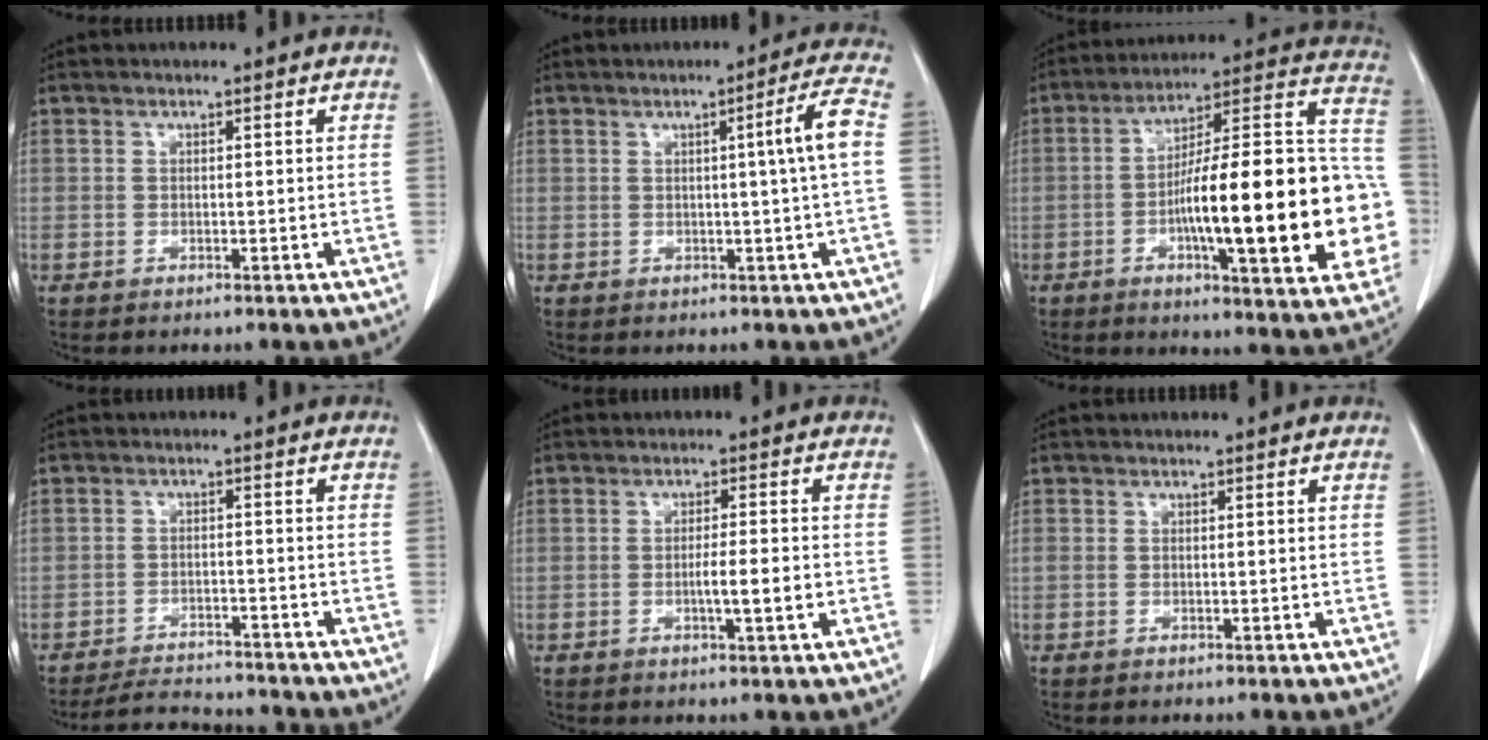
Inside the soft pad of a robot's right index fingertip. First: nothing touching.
{"total": 5.2, "force": [0.2, -1.4, 5.0], "torque": [-0.077, 0.000, 0.006]}
{"total": 27.0, "force": [-4.9, 4.8, 26.1], "torque": [-0.307, 0.024, -0.068]}
{"total": 7.5, "force": [-7.2, 1.5, 1.0], "torque": [-0.018, -0.001, -0.112]}
{"total": 3.9, "force": [-0.8, 0.0, 3.8], "torque": [-0.061, -0.001, -0.010]}
{"total": 0.0}